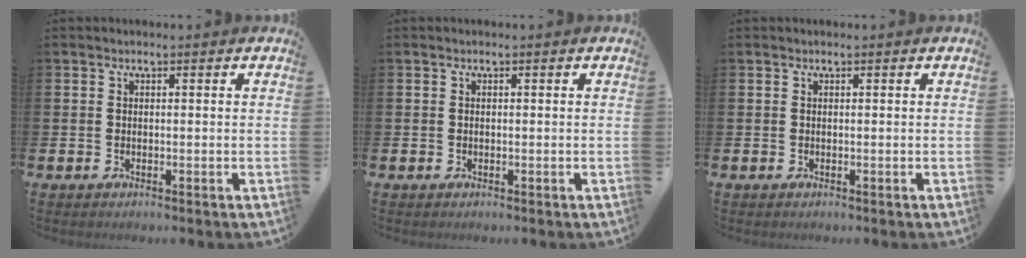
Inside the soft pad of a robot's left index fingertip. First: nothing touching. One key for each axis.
{"total": 0.0}
{"total": 0.0}